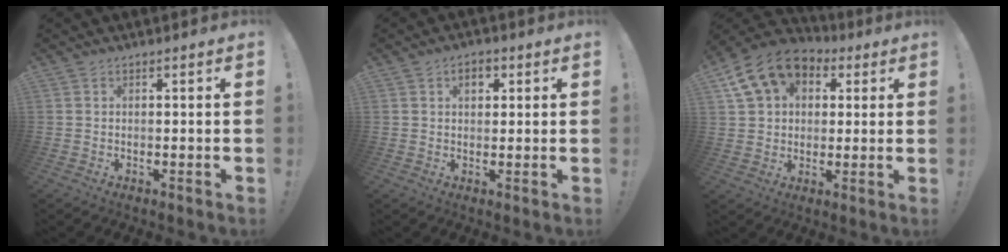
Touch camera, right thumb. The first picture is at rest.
{"total": 4.2, "force": [1.4, 2.7, 2.8], "torque": [-0.031, -0.001, 0.020]}
{"total": 14.4, "force": [6.4, 10.5, 7.4], "torque": [-0.116, -0.025, 0.125]}